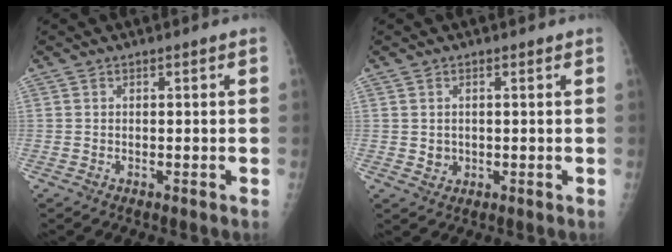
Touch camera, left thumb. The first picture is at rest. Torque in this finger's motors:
{"motor_torque": [-0.19, 0.16, 0.06, -0.01, 0.02]}